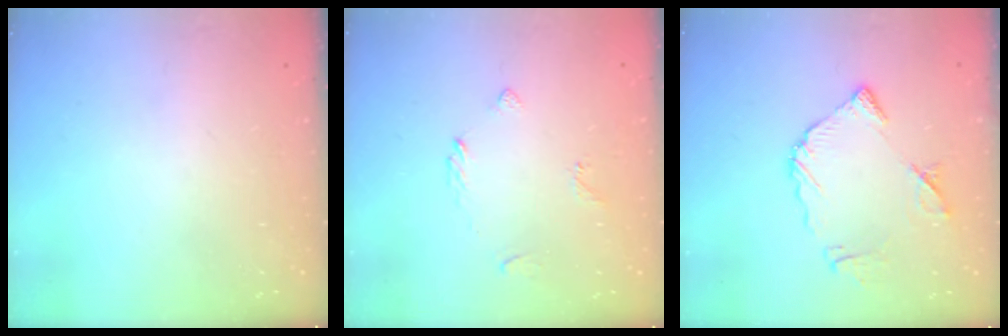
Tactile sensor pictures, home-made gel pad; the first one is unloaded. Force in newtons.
{"total": 3.2, "press": 3.1, "slide": 0.9}
{"total": 12.6, "press": 12.5, "slide": 1.5}